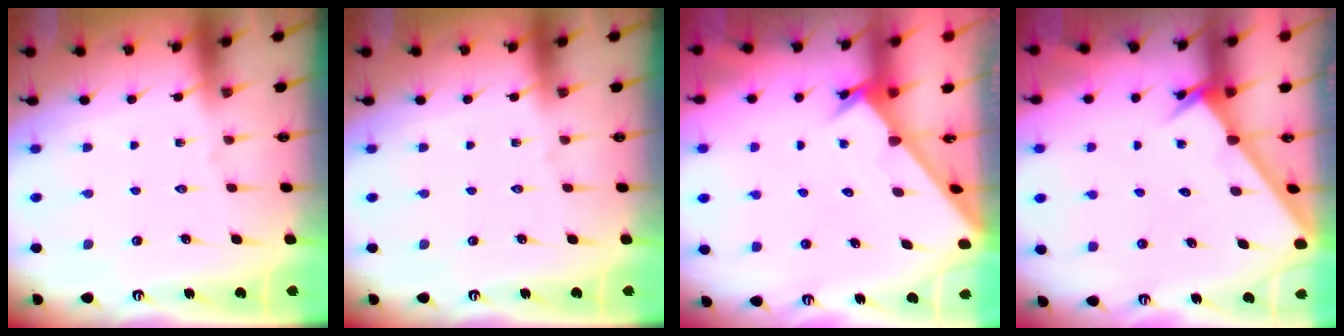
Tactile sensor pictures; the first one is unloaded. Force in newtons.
{"total": 0.0}
{"total": 2.5, "press": 2.5, "slide": 0.2}
{"total": 2.6, "press": 2.6, "slide": 0.1}